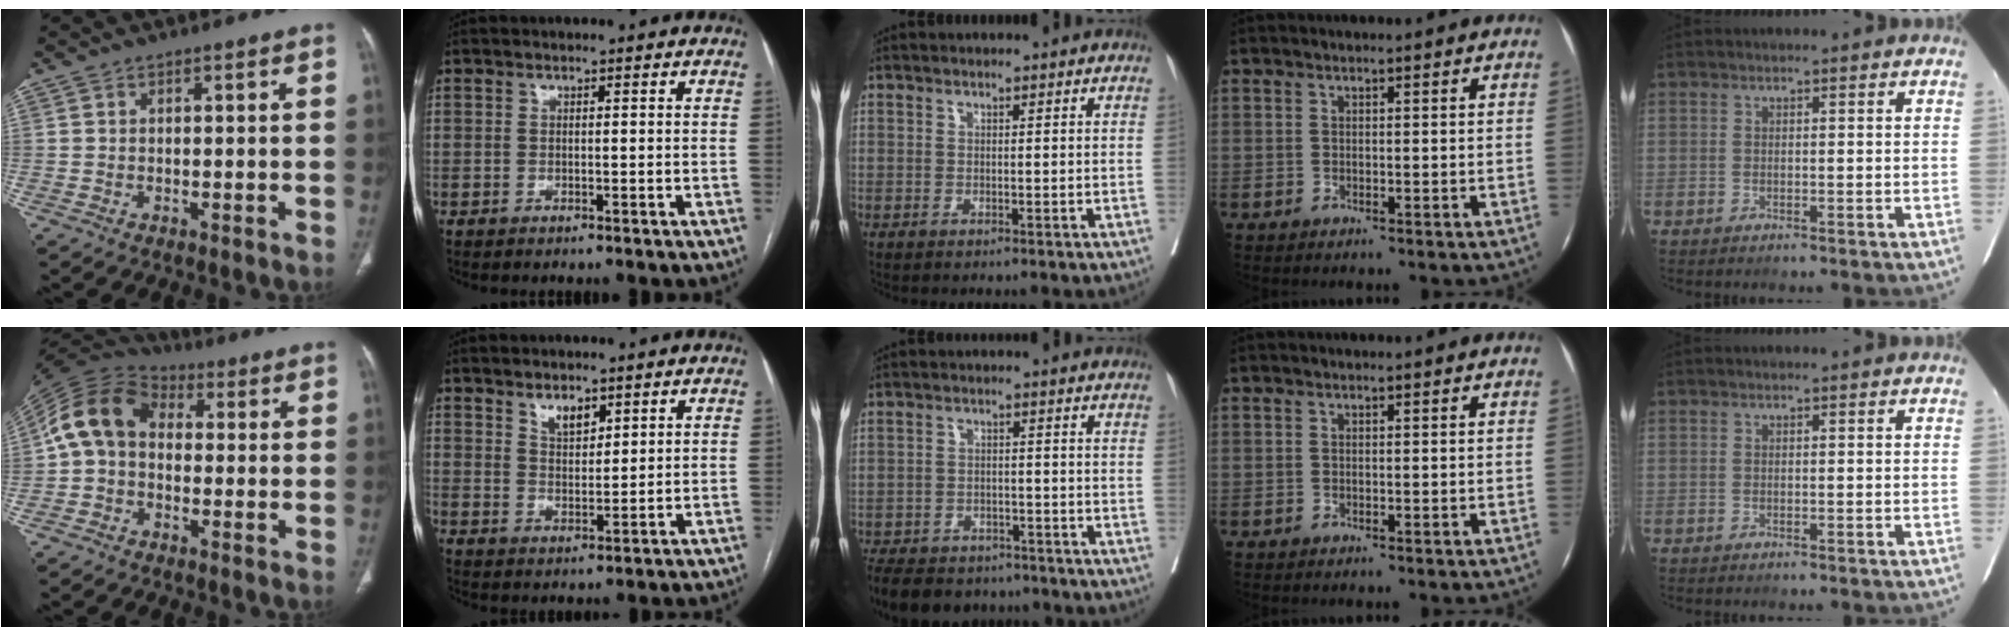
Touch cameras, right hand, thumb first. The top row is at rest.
{"thumb": {"total": 11.4, "force": [0.1, 8.6, 7.5], "torque": [-0.135, 0.034, -0.016]}, "index": {"total": 3.9, "force": [2.5, 1.9, 2.2], "torque": [-0.039, -0.002, 0.051]}, "middle": {"total": 13.7, "force": [-11.4, 6.0, 4.8], "torque": [-0.103, 0.000, -0.154]}}